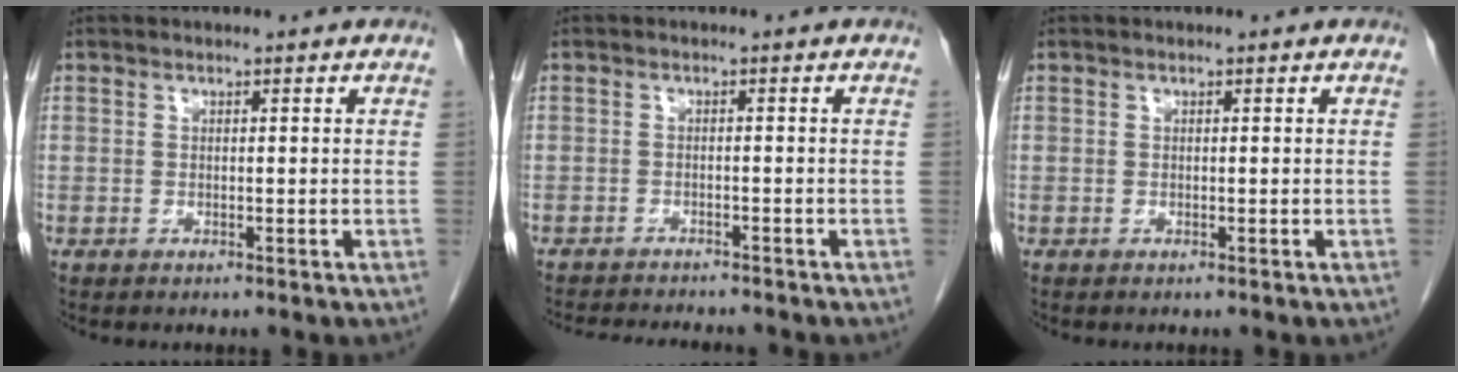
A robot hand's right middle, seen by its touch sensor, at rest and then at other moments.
{"total": 8.3, "force": [-7.8, 1.0, 2.8], "torque": [-0.042, -0.011, -0.110]}
{"total": 0.0}